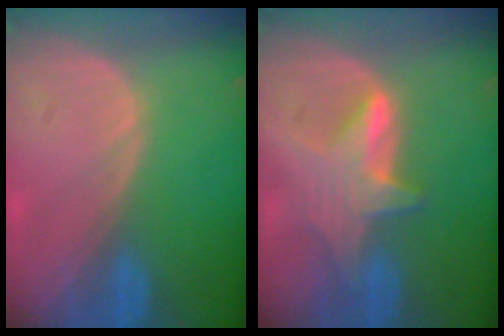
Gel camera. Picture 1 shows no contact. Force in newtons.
{"total": 6.0, "press": 5.9, "slide": 1.1}